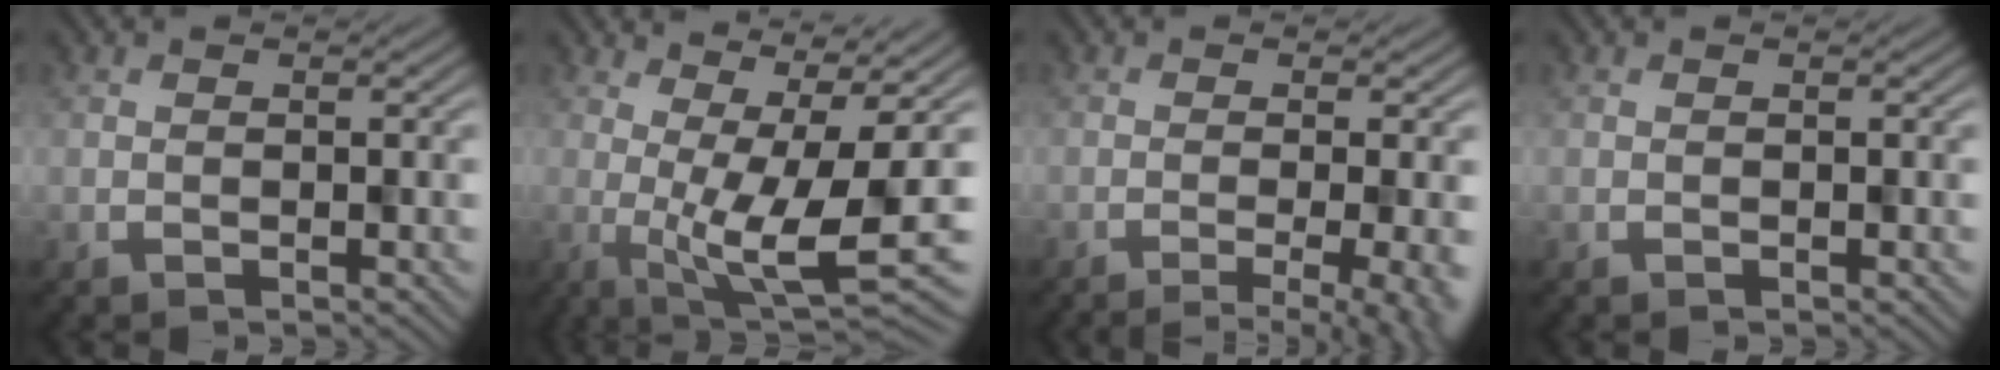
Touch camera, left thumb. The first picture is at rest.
{"total": 9.5, "force": [-0.1, 1.7, 9.4], "torque": [-0.148, 0.002, 0.016]}
{"total": 9.2, "force": [-5.4, 2.6, 7.0], "torque": [-0.082, -0.003, -0.047]}
{"total": 0.0}